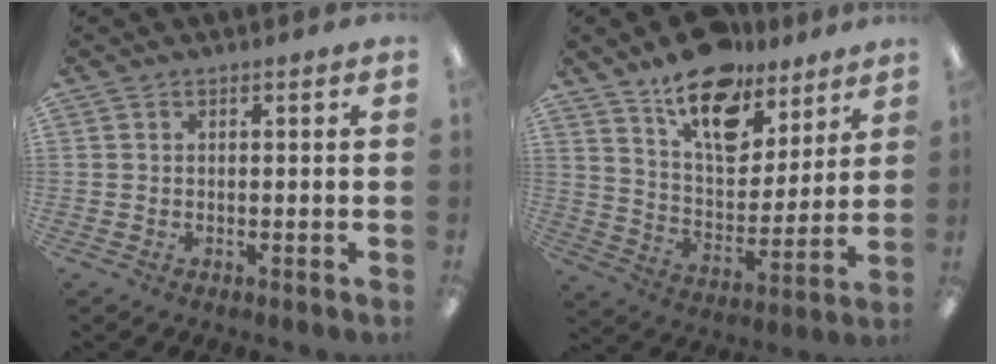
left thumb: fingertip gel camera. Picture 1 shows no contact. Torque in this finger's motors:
{"motor_torque": [0.27, 0.23, 1.10, -1.67, 0.32]}